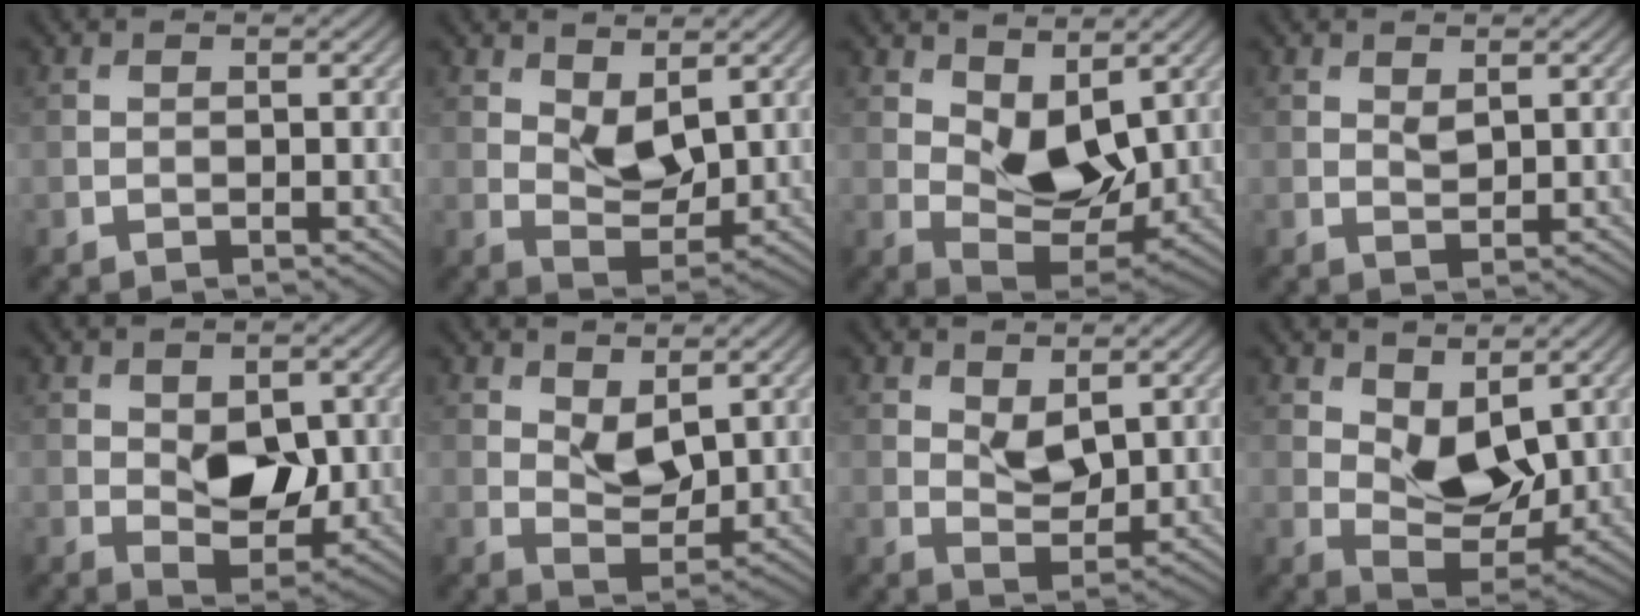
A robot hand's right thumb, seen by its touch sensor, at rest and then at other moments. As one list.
[{"total": 4.6, "force": [2.2, 2.5, 3.3], "torque": [-0.065, -0.009, 0.038]}, {"total": 7.6, "force": [3.2, 4.3, 5.4], "torque": [-0.104, -0.009, 0.054]}, {"total": 1.3, "force": [0.8, 0.6, 0.9], "torque": [-0.020, -0.005, 0.018]}, {"total": 6.1, "force": [0.1, 3.8, 4.8], "torque": [-0.077, -0.008, 0.008]}, {"total": 4.1, "force": [1.9, 2.2, 2.9], "torque": [-0.058, -0.008, 0.035]}, {"total": 3.5, "force": [1.6, 1.9, 2.5], "torque": [-0.050, -0.006, 0.032]}, {"total": 6.9, "force": [2.8, 4.0, 4.9], "torque": [-0.094, -0.011, 0.049]}]